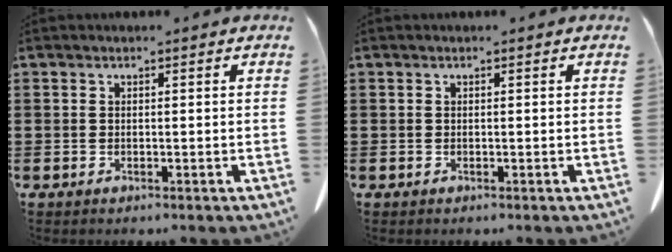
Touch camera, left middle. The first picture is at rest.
{"total": 0.0}